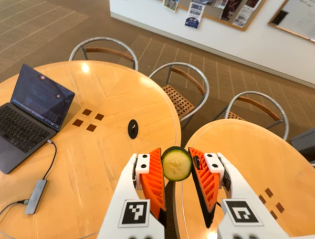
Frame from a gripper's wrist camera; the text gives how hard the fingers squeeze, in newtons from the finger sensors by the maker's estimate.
{"total": 9.3, "left": 9.1, "right": 9.5}